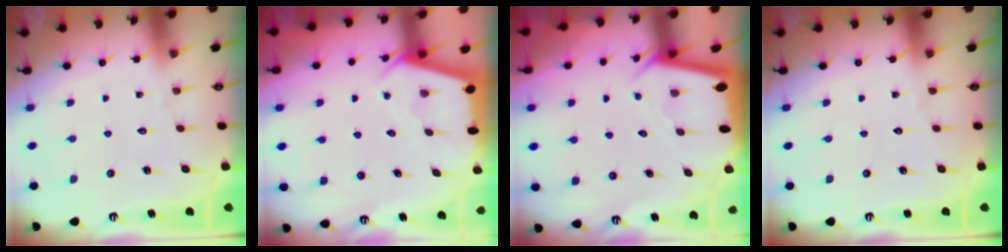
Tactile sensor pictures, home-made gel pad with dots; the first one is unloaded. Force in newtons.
{"total": 2.9, "press": 2.9, "slide": 0.3}
{"total": 2.3, "press": 2.3, "slide": 0.1}
{"total": 0.0}